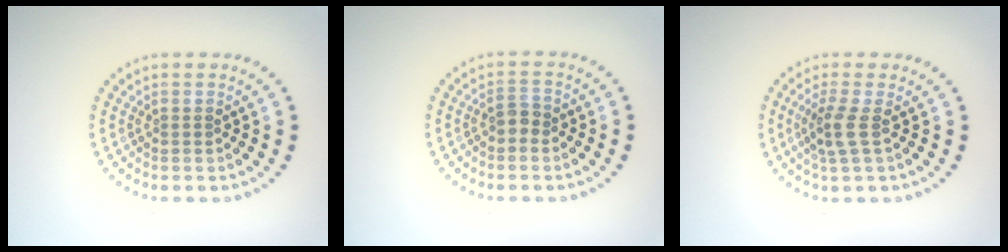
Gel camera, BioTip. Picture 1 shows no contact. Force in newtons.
{"total": 1.3, "press": 1.2, "slide": 0.4}
{"total": 2.3, "press": 1.8, "slide": 1.4}